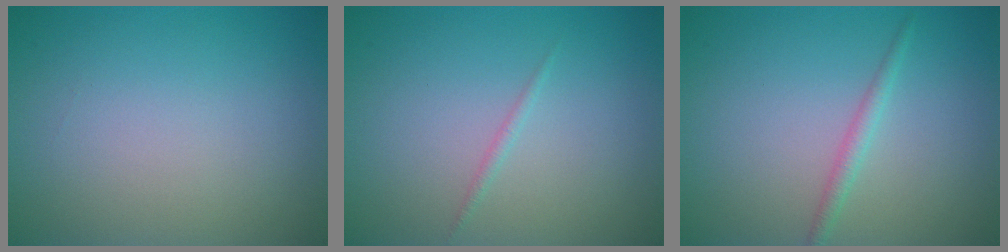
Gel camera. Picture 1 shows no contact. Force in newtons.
{"total": 0.6, "press": 0.6, "slide": 0.1}
{"total": 1.3, "press": 1.3, "slide": 0.0}